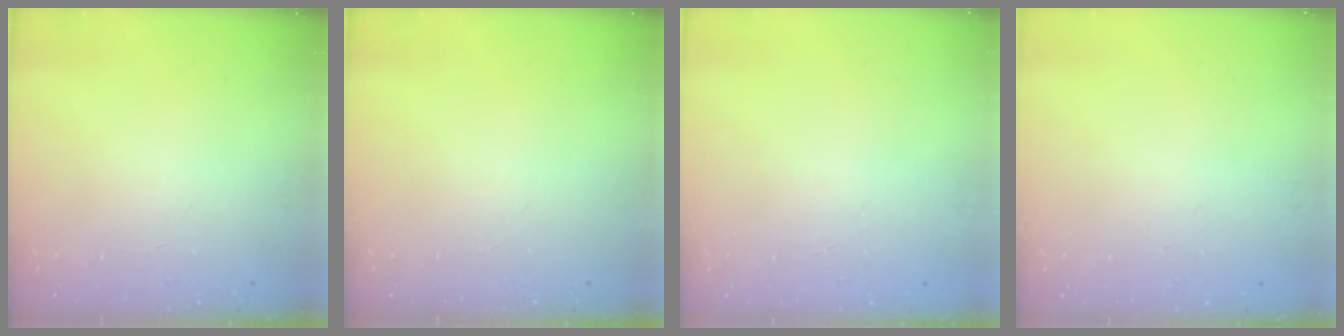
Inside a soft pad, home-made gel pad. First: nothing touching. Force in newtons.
{"total": 0.0}
{"total": 0.0}
{"total": 0.0}